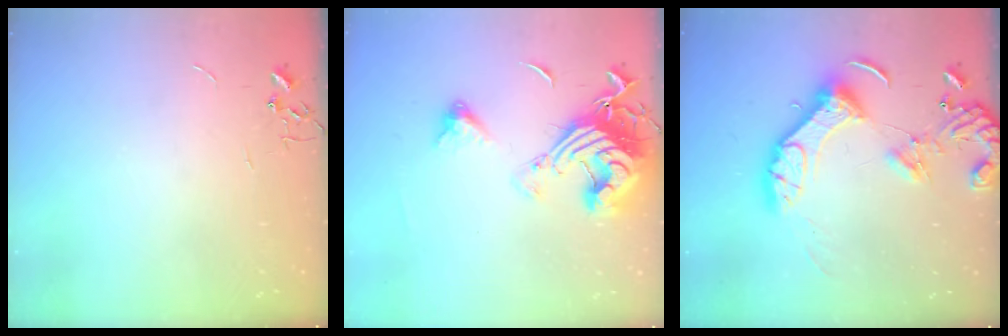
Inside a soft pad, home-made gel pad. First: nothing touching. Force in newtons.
{"total": 18.1, "press": 18.0, "slide": 2.0}
{"total": 15.5, "press": 15.3, "slide": 2.4}